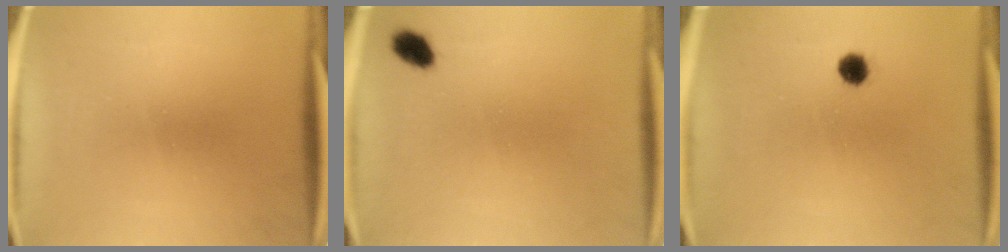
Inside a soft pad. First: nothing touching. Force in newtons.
{"total": 3.0}
{"total": 2.4}